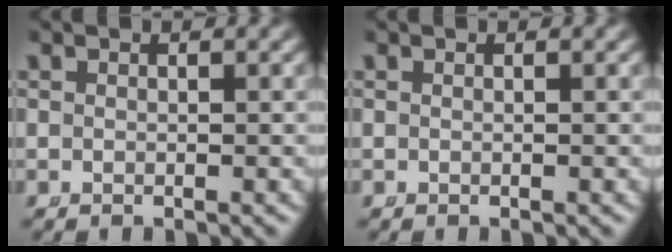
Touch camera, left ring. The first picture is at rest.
{"total": 0.0}